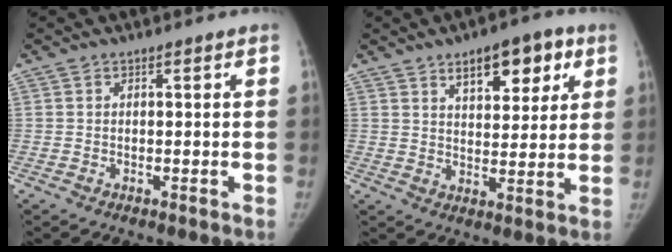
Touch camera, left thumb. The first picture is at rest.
{"total": 10.7, "force": [5.6, 5.2, 7.5], "torque": [-0.071, -0.021, 0.080]}